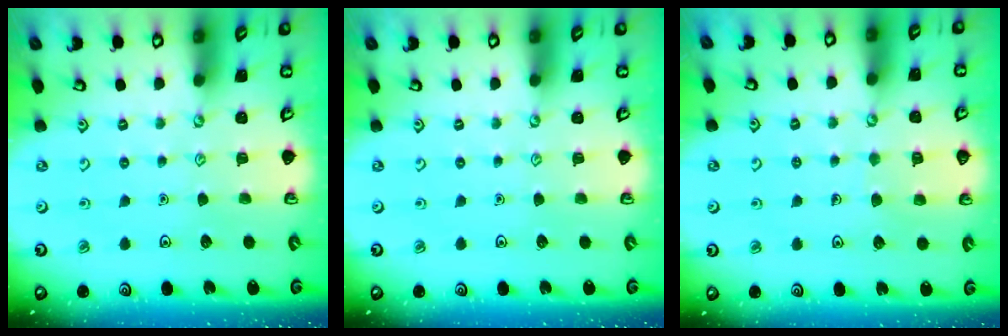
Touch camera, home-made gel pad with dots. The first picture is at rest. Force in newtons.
{"total": 0.0}
{"total": 4.7, "press": 4.7, "slide": 0.3}